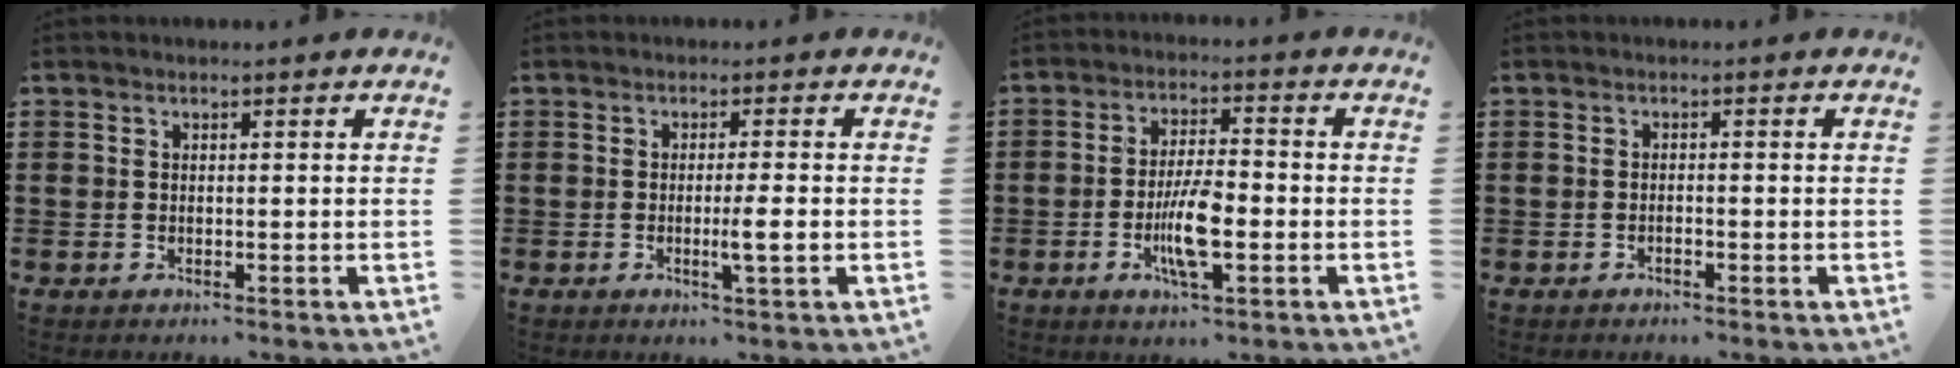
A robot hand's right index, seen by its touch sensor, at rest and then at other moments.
{"total": 3.3, "force": [-0.8, -0.1, 3.2], "torque": [-0.052, -0.007, -0.017]}
{"total": 7.5, "force": [-2.2, 2.0, 6.9], "torque": [-0.140, -0.008, -0.043]}
{"total": 0.7, "force": [-0.6, 0.2, 0.3], "torque": [-0.008, -0.004, -0.010]}